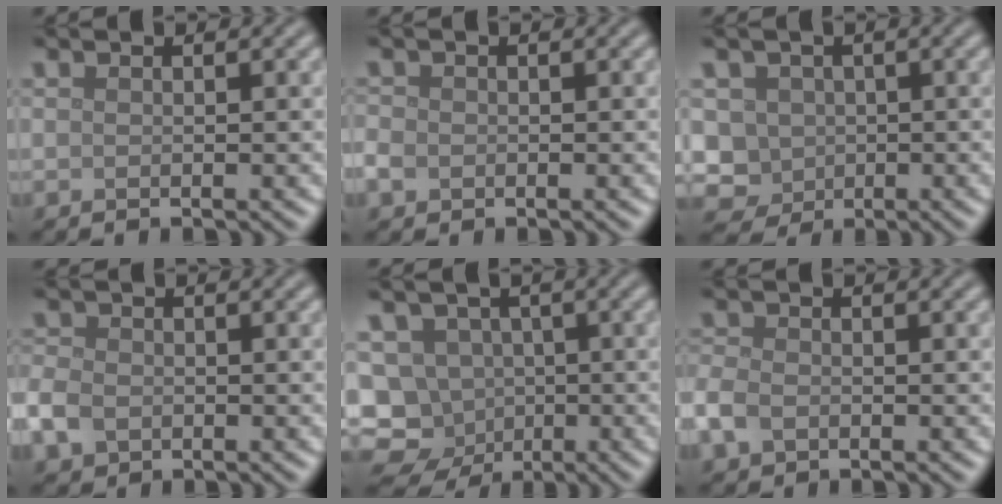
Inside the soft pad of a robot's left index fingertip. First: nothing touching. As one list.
[{"total": 1.4, "force": [-0.5, 1.2, 0.5], "torque": [-0.011, -0.001, -0.014]}, {"total": 5.4, "force": [-0.2, 5.0, 2.0], "torque": [-0.035, 0.014, -0.027]}, {"total": 3.1, "force": [-1.2, 2.4, 1.6], "torque": [-0.042, -0.002, -0.031]}, {"total": 11.6, "force": [-4.7, 9.9, 3.8], "torque": [-0.060, -0.013, -0.092]}, {"total": 2.6, "force": [-1.1, 1.9, 1.5], "torque": [-0.037, -0.002, -0.032]}]